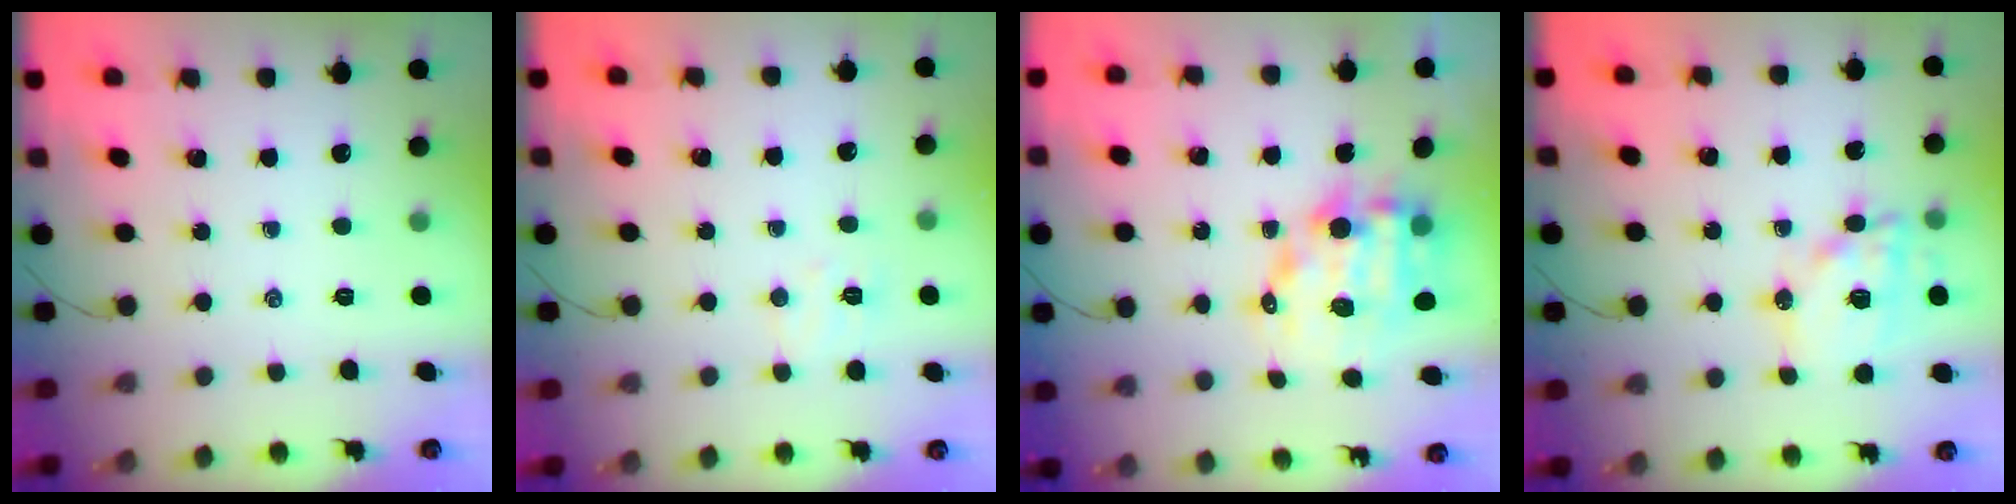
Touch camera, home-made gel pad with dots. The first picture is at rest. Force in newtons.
{"total": 4.3, "press": 4.2, "slide": 0.9}
{"total": 12.4, "press": 12.0, "slide": 3.1}
{"total": 13.5, "press": 13.4, "slide": 2.2}